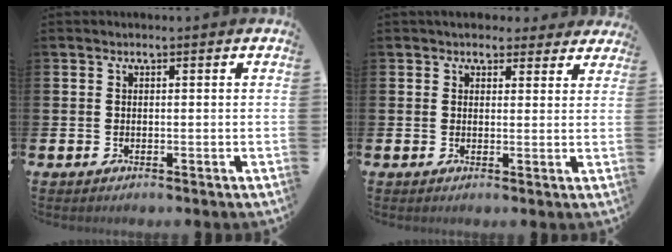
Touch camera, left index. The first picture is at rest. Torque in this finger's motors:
{"motor_torque": [0.27, -0.50, 0.77, 0.13]}